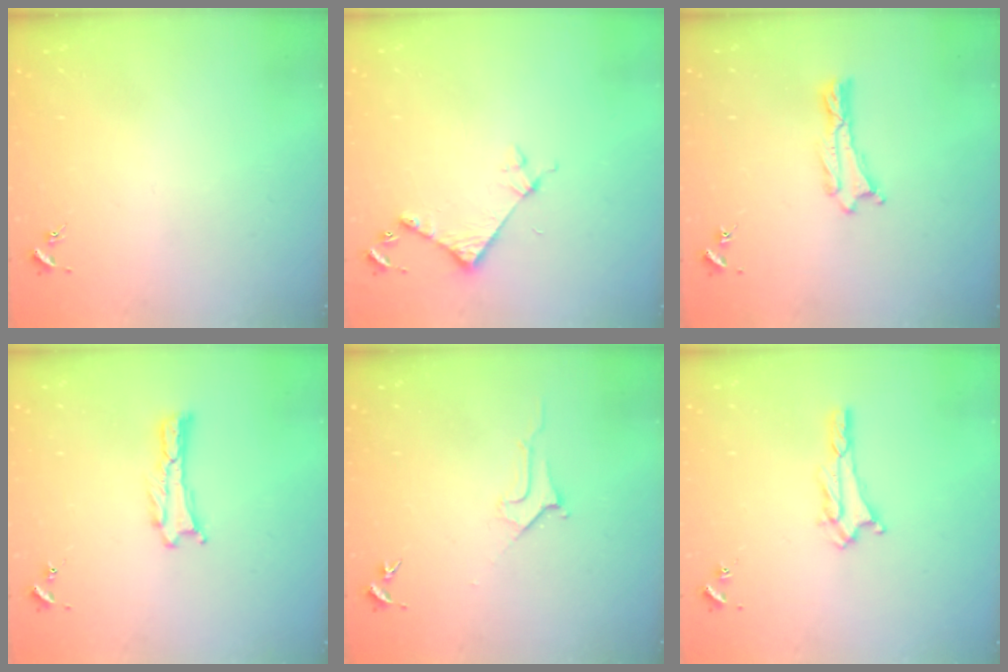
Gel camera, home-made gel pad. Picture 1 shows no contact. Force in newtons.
{"total": 4.4, "press": 4.4, "slide": 0.4}
{"total": 0.0}
{"total": 0.0}
{"total": 2.8, "press": 2.8, "slide": 0.4}
{"total": 2.4, "press": 2.4, "slide": 0.4}